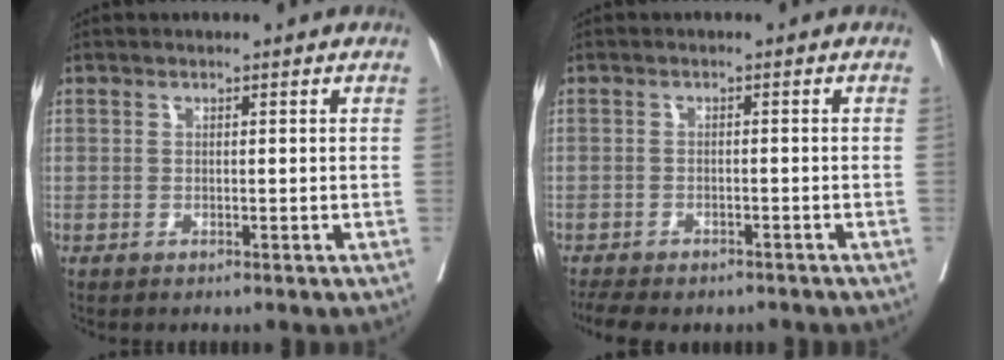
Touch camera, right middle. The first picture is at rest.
{"total": 8.3, "force": [-7.0, 3.1, 3.3], "torque": [-0.053, 0.004, -0.097]}